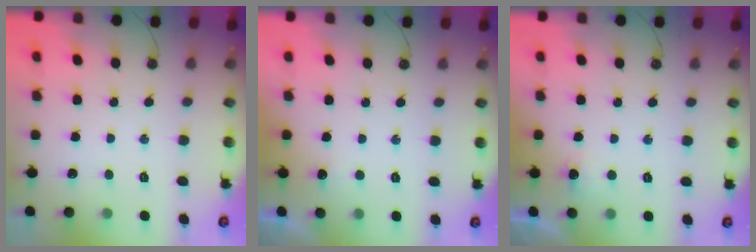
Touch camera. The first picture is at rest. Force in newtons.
{"total": 2.9, "press": 2.8, "slide": 0.6}
{"total": 4.9, "press": 4.4, "slide": 2.0}